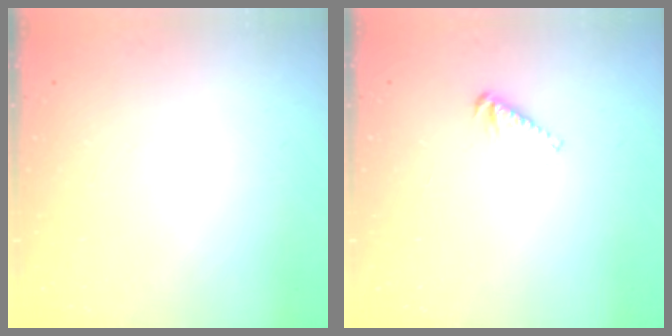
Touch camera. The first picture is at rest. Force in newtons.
{"total": 2.5, "press": 2.5, "slide": 0.1}